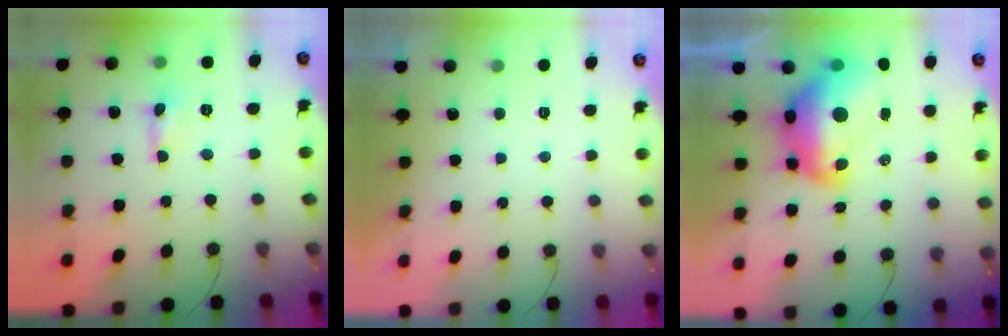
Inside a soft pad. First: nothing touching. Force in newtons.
{"total": 0.0}
{"total": 18.1, "press": 18.0, "slide": 1.6}